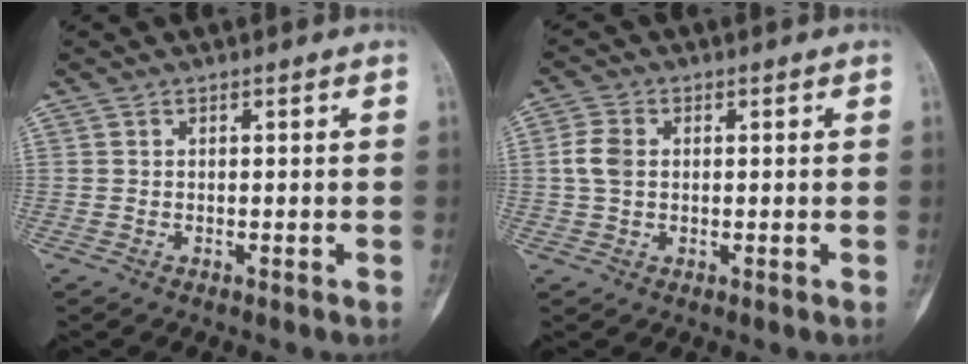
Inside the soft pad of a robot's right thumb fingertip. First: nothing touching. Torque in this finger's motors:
{"motor_torque": [-0.32, 0.47, 0.04, 0.00, 0.05]}